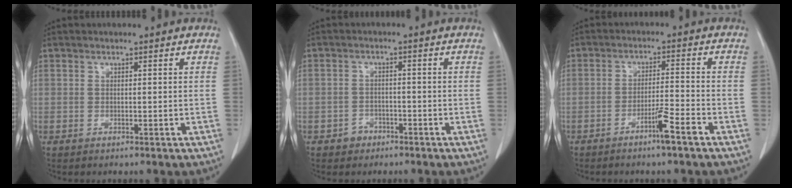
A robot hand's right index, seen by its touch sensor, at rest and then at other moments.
{"total": 2.4, "force": [-1.5, 1.9, 0.3], "torque": [-0.002, 0.009, -0.025]}
{"total": 4.7, "force": [-3.0, -0.4, 3.6], "torque": [-0.060, -0.004, -0.056]}